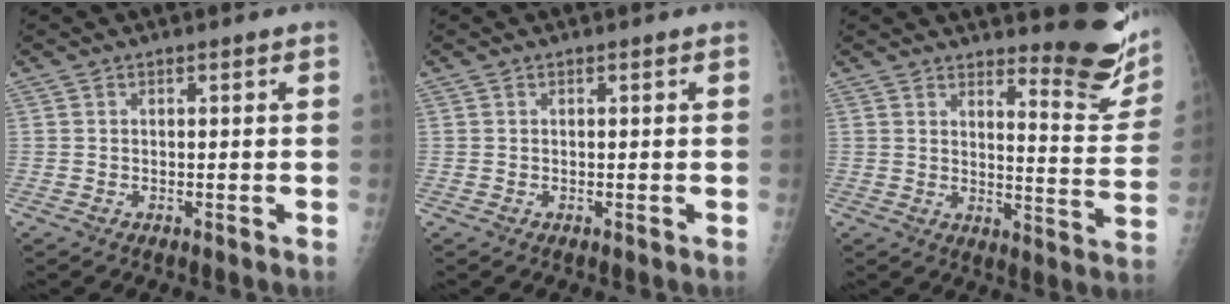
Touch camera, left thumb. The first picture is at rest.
{"total": 0.0}
{"total": 12.8, "force": [10.2, 2.7, 7.2], "torque": [-0.065, -0.105, 0.126]}